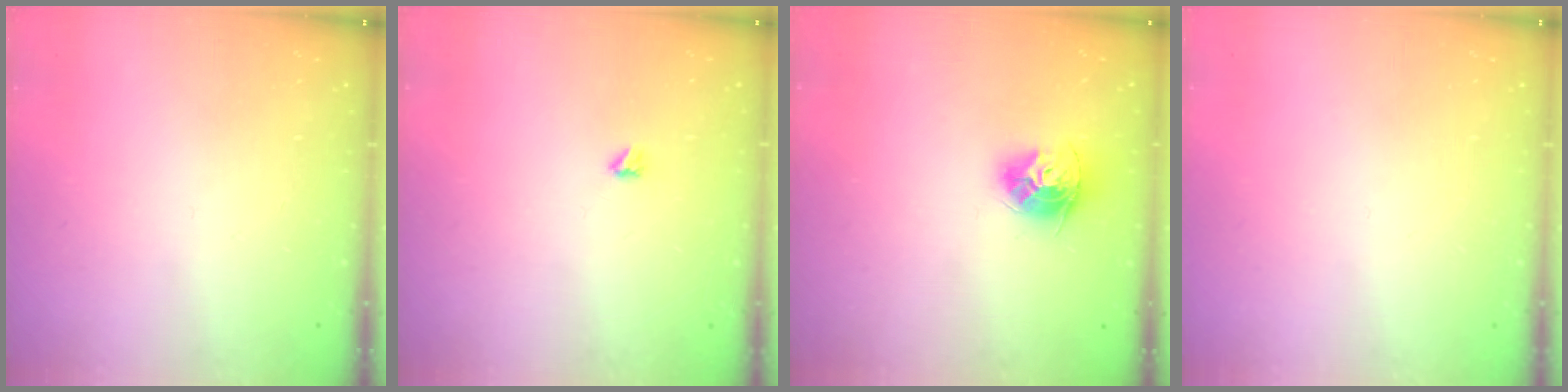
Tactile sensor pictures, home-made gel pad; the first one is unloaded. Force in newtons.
{"total": 2.9, "press": 2.9, "slide": 0.5}
{"total": 11.1, "press": 11.0, "slide": 0.9}
{"total": 0.0}